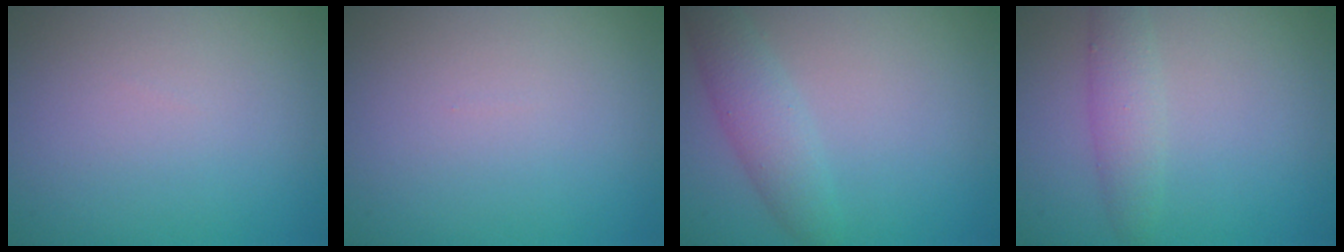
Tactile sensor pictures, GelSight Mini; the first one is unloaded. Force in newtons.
{"total": 0.0}
{"total": 2.9, "press": 2.9, "slide": 0.2}
{"total": 2.4, "press": 2.4, "slide": 0.2}